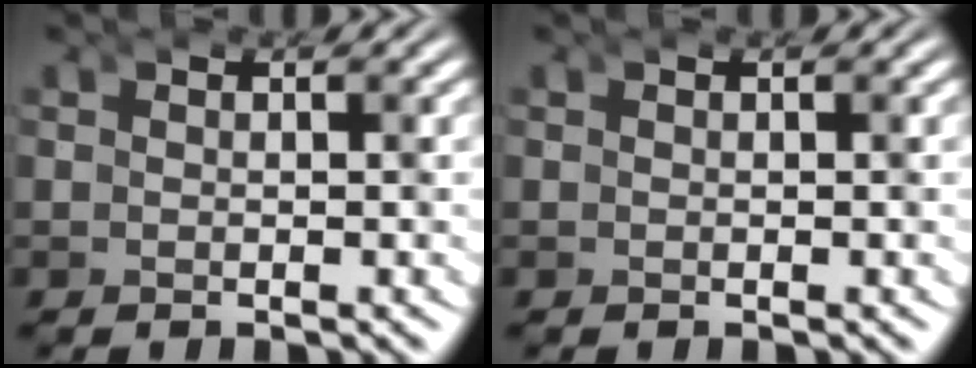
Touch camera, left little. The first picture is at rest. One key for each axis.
{"total": 0.0}